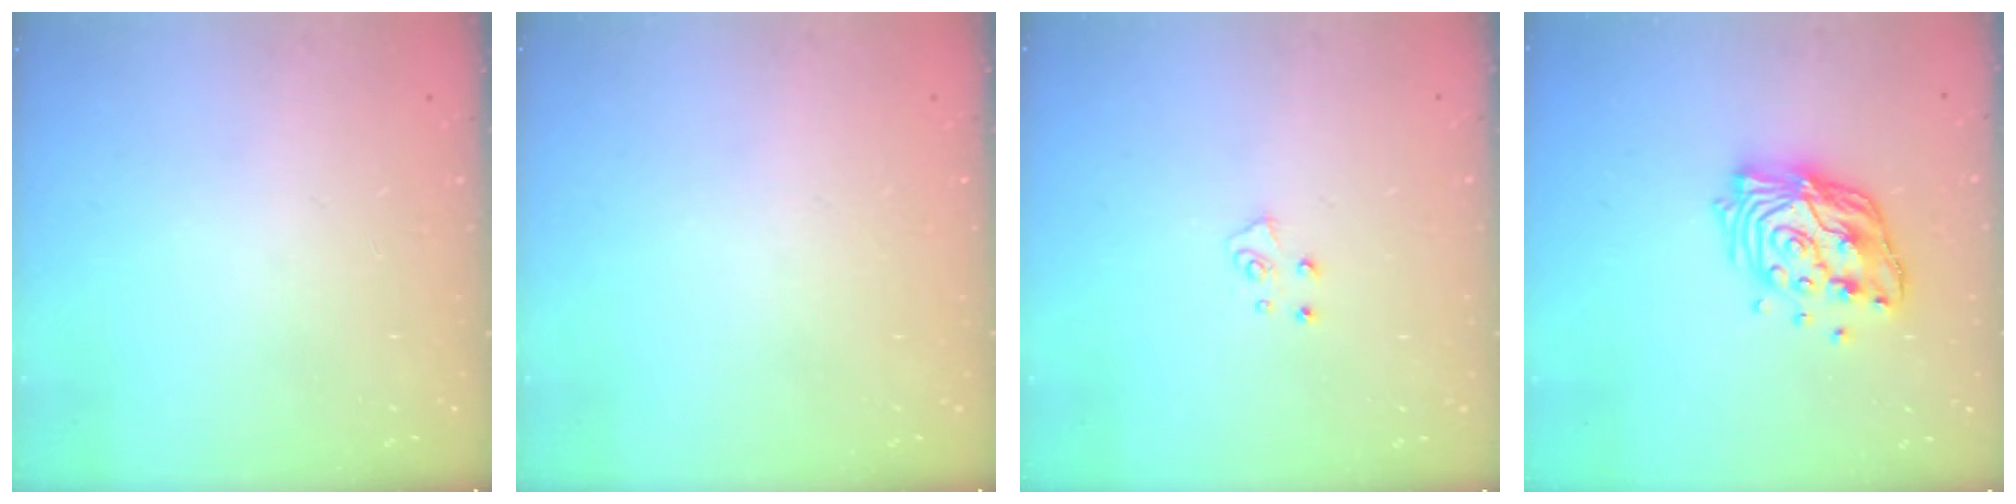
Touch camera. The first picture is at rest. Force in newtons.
{"total": 0.0}
{"total": 5.1, "press": 5.1, "slide": 0.4}
{"total": 13.7, "press": 13.6, "slide": 1.4}